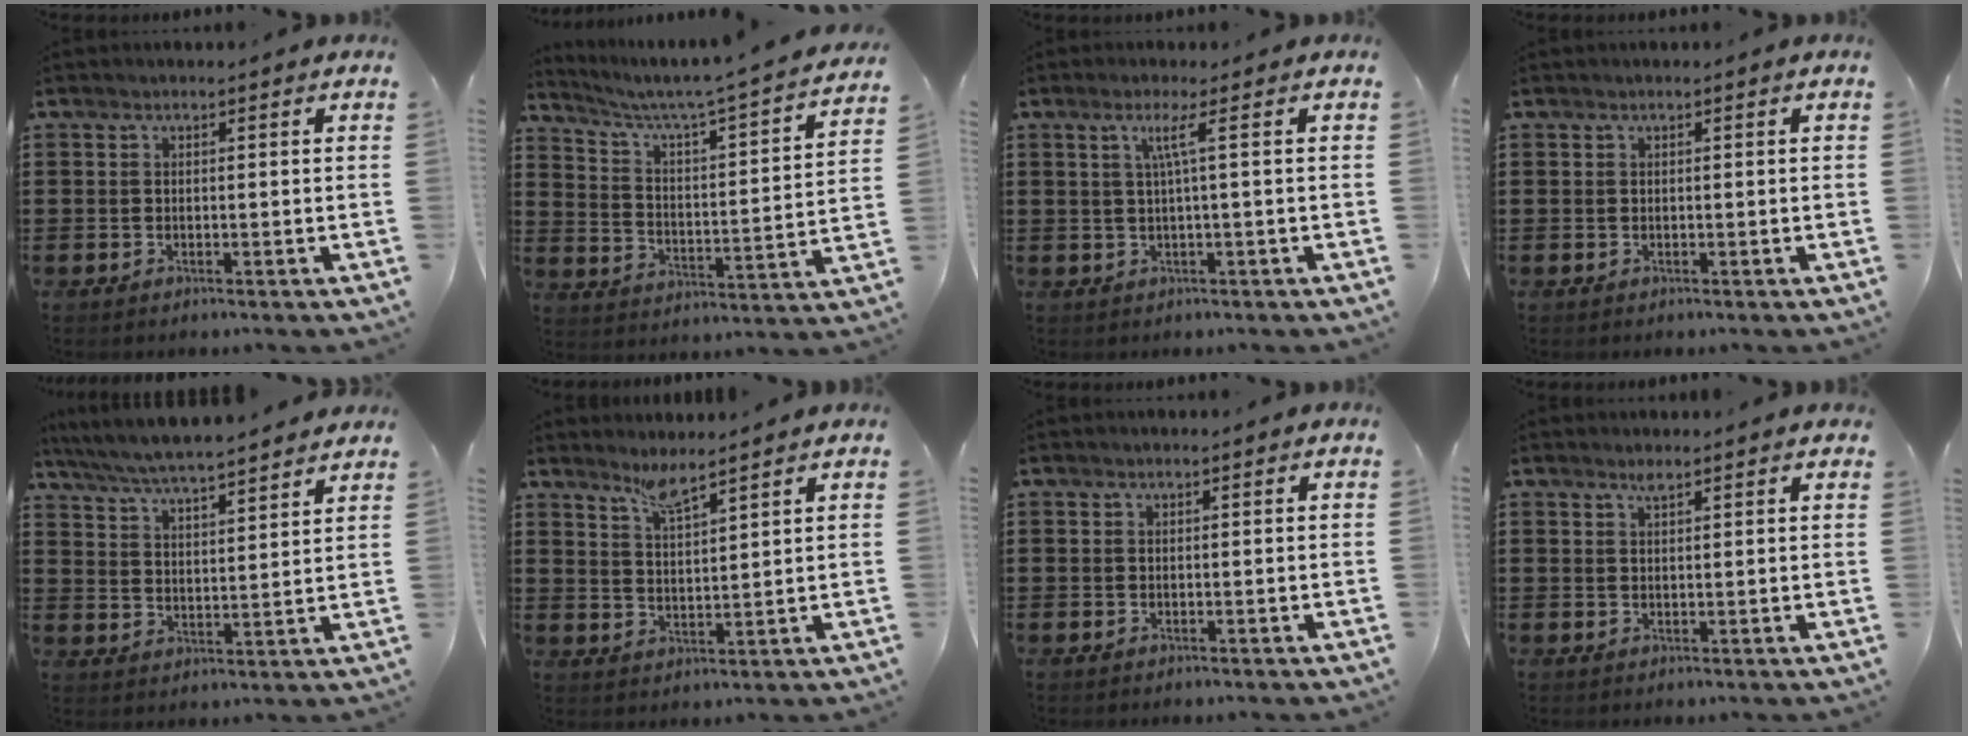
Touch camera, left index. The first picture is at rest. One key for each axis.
{"total": 3.8, "fx": 3.2, "fy": -0.4, "fz": 2.1, "tx": -0.059, "ty": -0.040, "tz": 0.040}
{"total": 3.3, "fx": 0.8, "fy": -0.4, "fz": 3.1, "tx": -0.065, "ty": -0.002, "tz": 0.010}
{"total": 0.0}
{"total": 6.0, "fx": 5.8, "fy": 0.0, "fz": 1.5, "tx": -0.055, "ty": -0.032, "tz": 0.100}
{"total": 4.3, "fx": 3.7, "fy": -0.1, "fz": 2.0, "tx": -0.051, "ty": -0.008, "tz": 0.067}
{"total": 0.0}
{"total": 1.6, "fx": 1.4, "fy": 0.2, "fz": 0.9, "tx": -0.019, "ty": 0.000, "tz": 0.025}